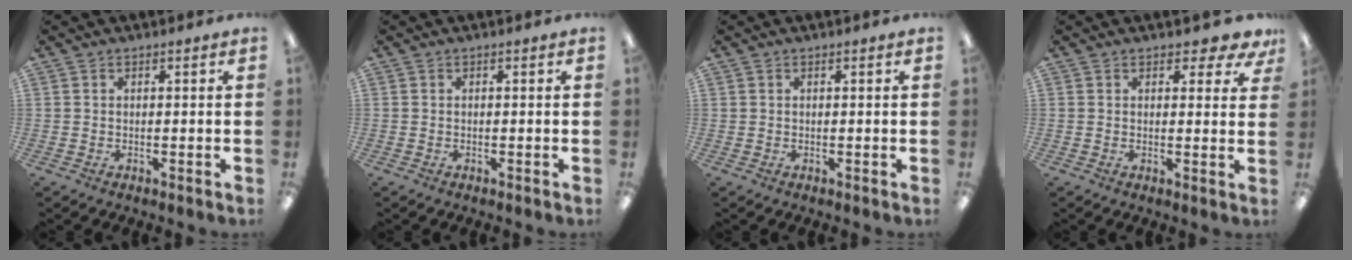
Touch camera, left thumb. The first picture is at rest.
{"total": 0.0}
{"total": 0.0}
{"total": 3.5, "force": [2.6, 1.8, 1.6], "torque": [-0.012, -0.011, 0.043]}